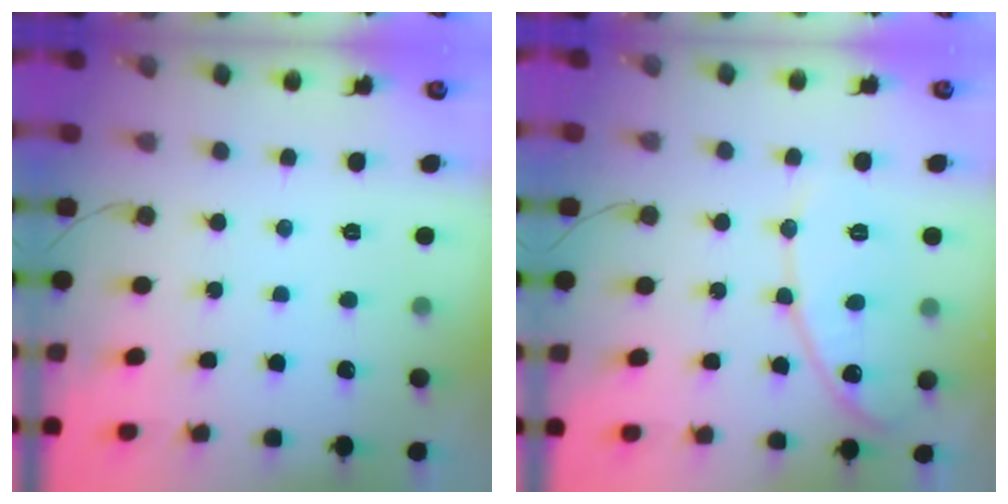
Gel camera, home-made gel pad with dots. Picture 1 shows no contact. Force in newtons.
{"total": 12.2, "press": 12.1, "slide": 1.3}